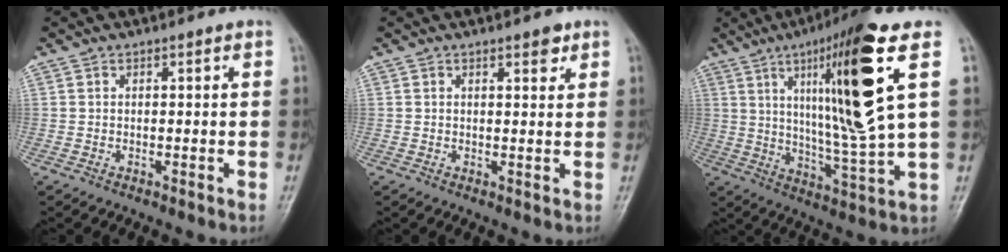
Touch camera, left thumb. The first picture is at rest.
{"total": 2.4, "force": [1.6, 0.9, 1.6], "torque": [-0.013, -0.008, 0.022]}
{"total": 20.4, "force": [6.8, 1.3, 19.2], "torque": [-0.320, -0.036, 0.107]}